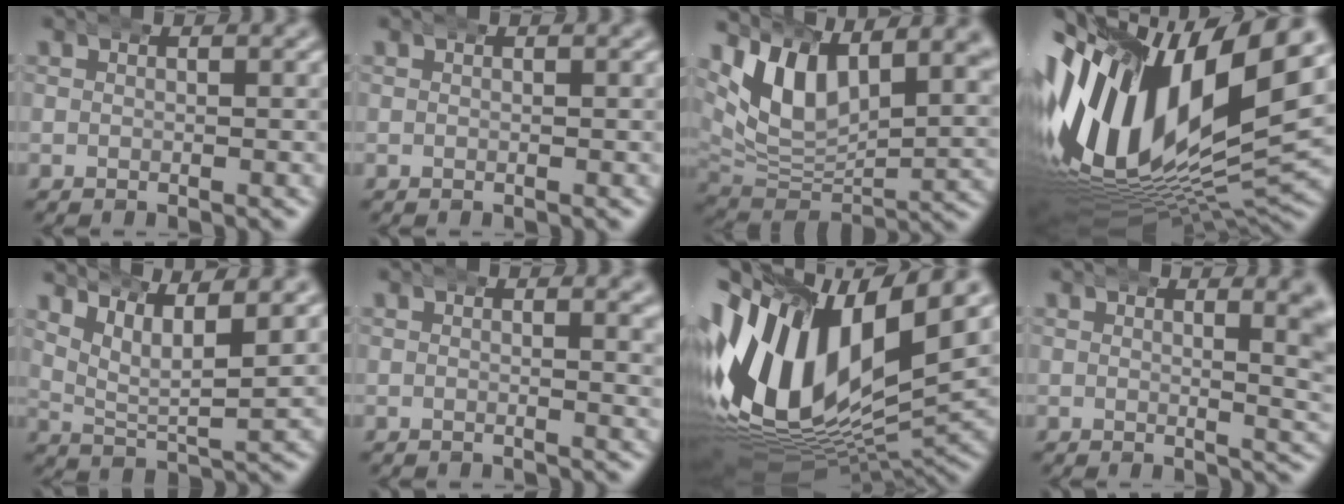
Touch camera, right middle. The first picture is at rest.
{"total": 0.0}
{"total": 9.5, "force": [4.2, 5.8, 6.2], "torque": [-0.127, -0.007, 0.072]}
{"total": 25.0, "force": [0.8, 15.9, 19.2], "torque": [-0.351, -0.019, 0.024]}
{"total": 4.1, "force": [3.1, 1.2, 2.4], "torque": [-0.054, -0.017, 0.065]}
{"total": 1.0, "force": [0.7, -0.1, 0.8], "torque": [-0.009, -0.002, 0.009]}
{"total": 22.9, "force": [-0.5, 15.0, 17.3], "torque": [-0.325, -0.035, 0.009]}
{"total": 4.2, "force": [1.3, 1.1, 3.8], "torque": [-0.026, 0.000, 0.019]}